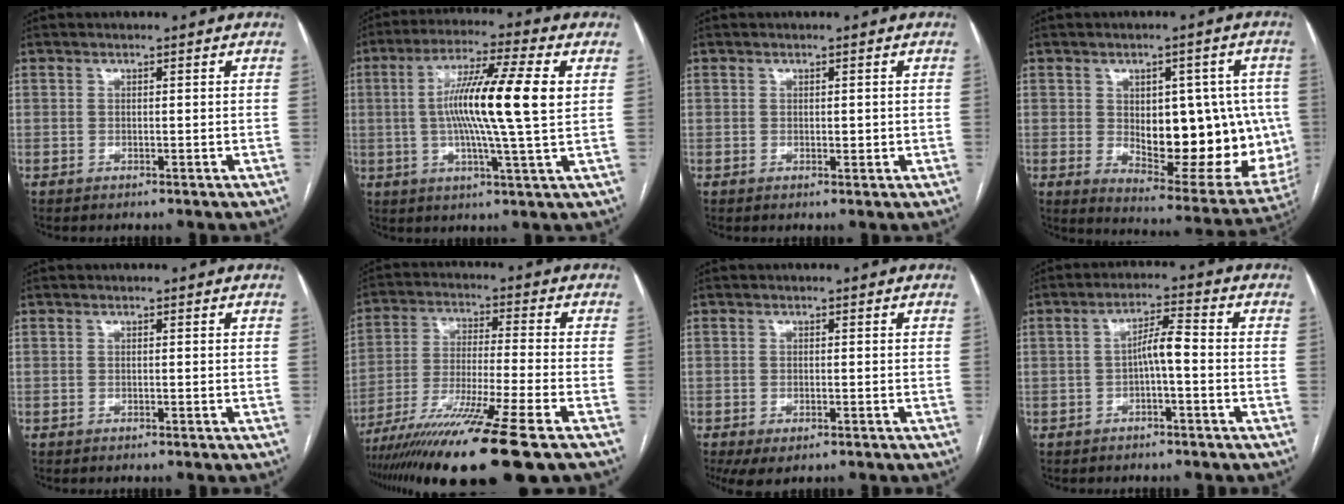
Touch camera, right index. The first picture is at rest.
{"total": 14.1, "force": [1.6, -0.3, 14.0], "torque": [-0.251, 0.007, 0.021]}
{"total": 1.1, "force": [0.0, 0.7, 0.9], "torque": [-0.011, -0.001, 0.001]}
{"total": 19.6, "force": [-0.6, 9.0, 17.4], "torque": [-0.203, 0.007, 0.020]}
{"total": 0.0}
{"total": 17.8, "force": [-12.5, -1.2, 12.6], "torque": [-0.215, -0.052, -0.216]}
{"total": 4.0, "force": [-2.3, 1.5, 2.8], "torque": [-0.047, -0.009, -0.033]}
{"total": 4.1, "force": [-0.9, 0.5, 4.0], "torque": [-0.068, 0.015, -0.013]}